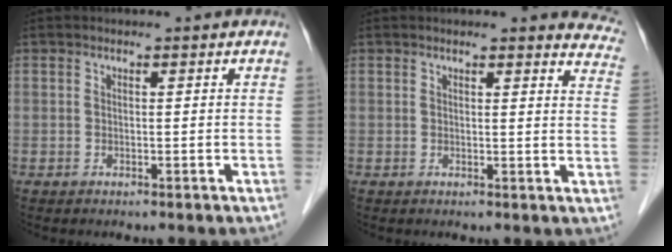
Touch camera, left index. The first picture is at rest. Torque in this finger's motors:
{"motor_torque": [0.37, -0.36, 0.11, 0.00]}